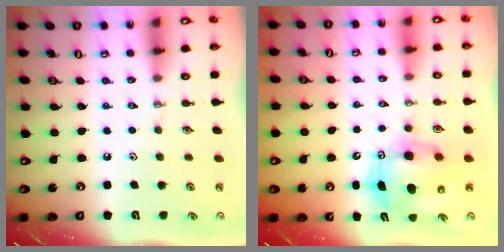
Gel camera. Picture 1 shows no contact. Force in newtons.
{"total": 10.4, "press": 10.2, "slide": 2.2}